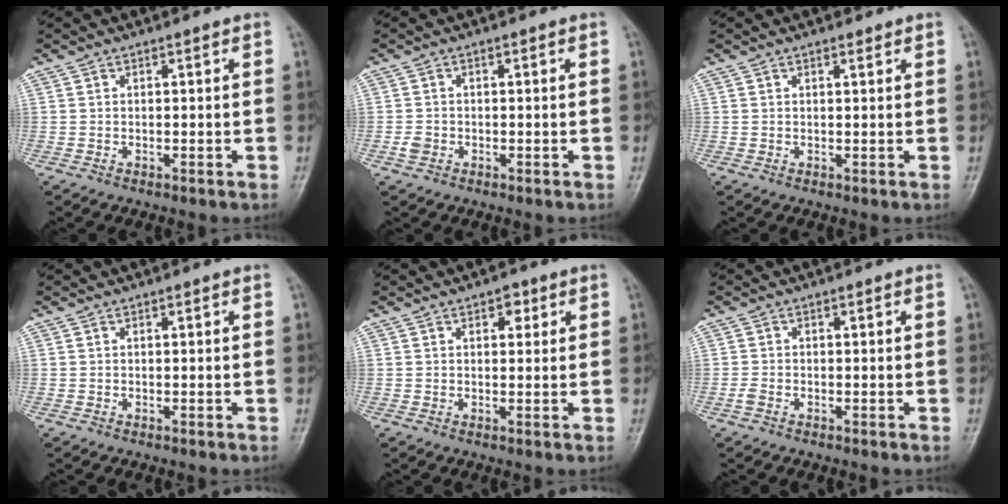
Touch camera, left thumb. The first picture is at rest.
{"total": 1.8, "force": [-0.6, 1.5, 0.8], "torque": [-0.013, 0.002, -0.014]}
{"total": 0.9, "force": [0.7, 0.4, 0.5], "torque": [-0.009, -0.004, 0.010]}
{"total": 0.0}
{"total": 2.9, "force": [1.5, 1.8, 1.8], "torque": [-0.007, -0.002, 0.016]}
{"total": 1.2, "force": [-0.5, 0.8, 0.8], "torque": [-0.017, -0.002, -0.012]}